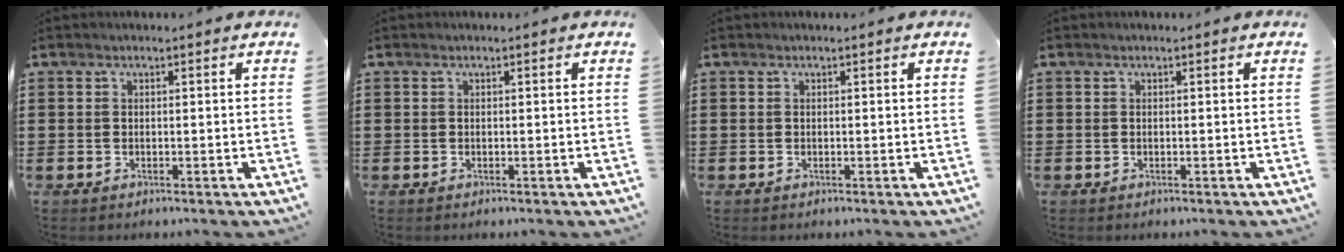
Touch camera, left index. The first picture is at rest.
{"total": 0.0}
{"total": 0.0}
{"total": 0.0}